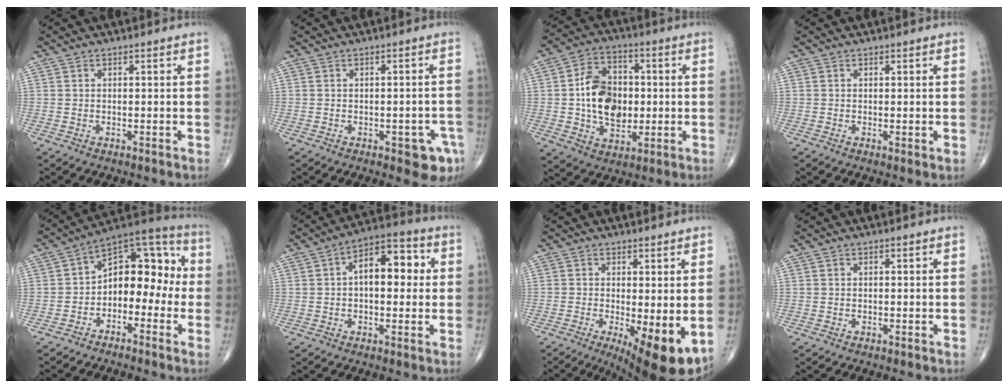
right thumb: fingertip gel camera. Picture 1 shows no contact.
{"total": 5.4, "force": [-2.5, 2.3, 4.2], "torque": [-0.029, 0.008, -0.025]}
{"total": 13.8, "force": [0.0, 9.7, 9.8], "torque": [-0.139, 0.014, 0.000]}
{"total": 0.6, "force": [0.1, 0.1, 0.6], "torque": [-0.013, -0.004, -0.001]}
{"total": 13.0, "force": [-1.9, 8.3, 9.8], "torque": [-0.096, 0.058, -0.048]}
{"total": 10.9, "force": [1.4, 6.0, 9.1], "torque": [-0.106, 0.029, 0.011]}
{"total": 10.7, "force": [-2.7, 3.2, 9.9], "torque": [-0.139, -0.023, -0.030]}
{"total": 0.0}